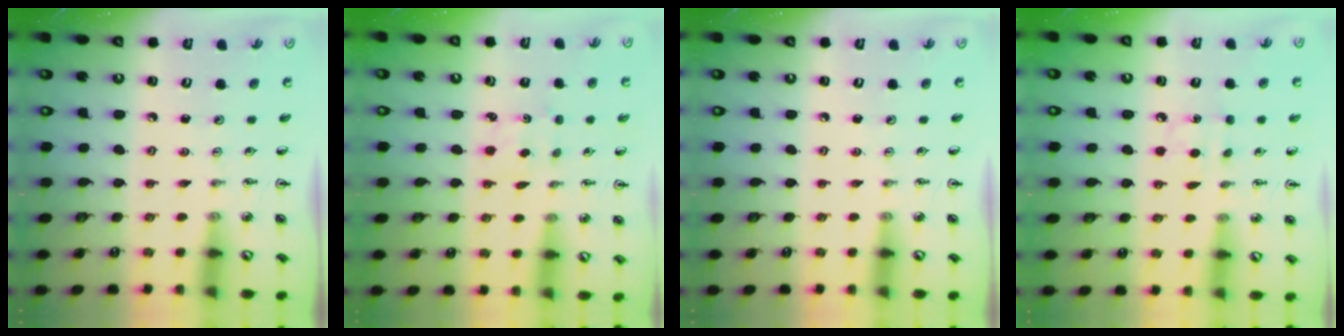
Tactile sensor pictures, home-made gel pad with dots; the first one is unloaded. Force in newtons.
{"total": 1.7, "press": 1.6, "slide": 0.5}
{"total": 0.0}
{"total": 6.1, "press": 6.1, "slide": 0.6}